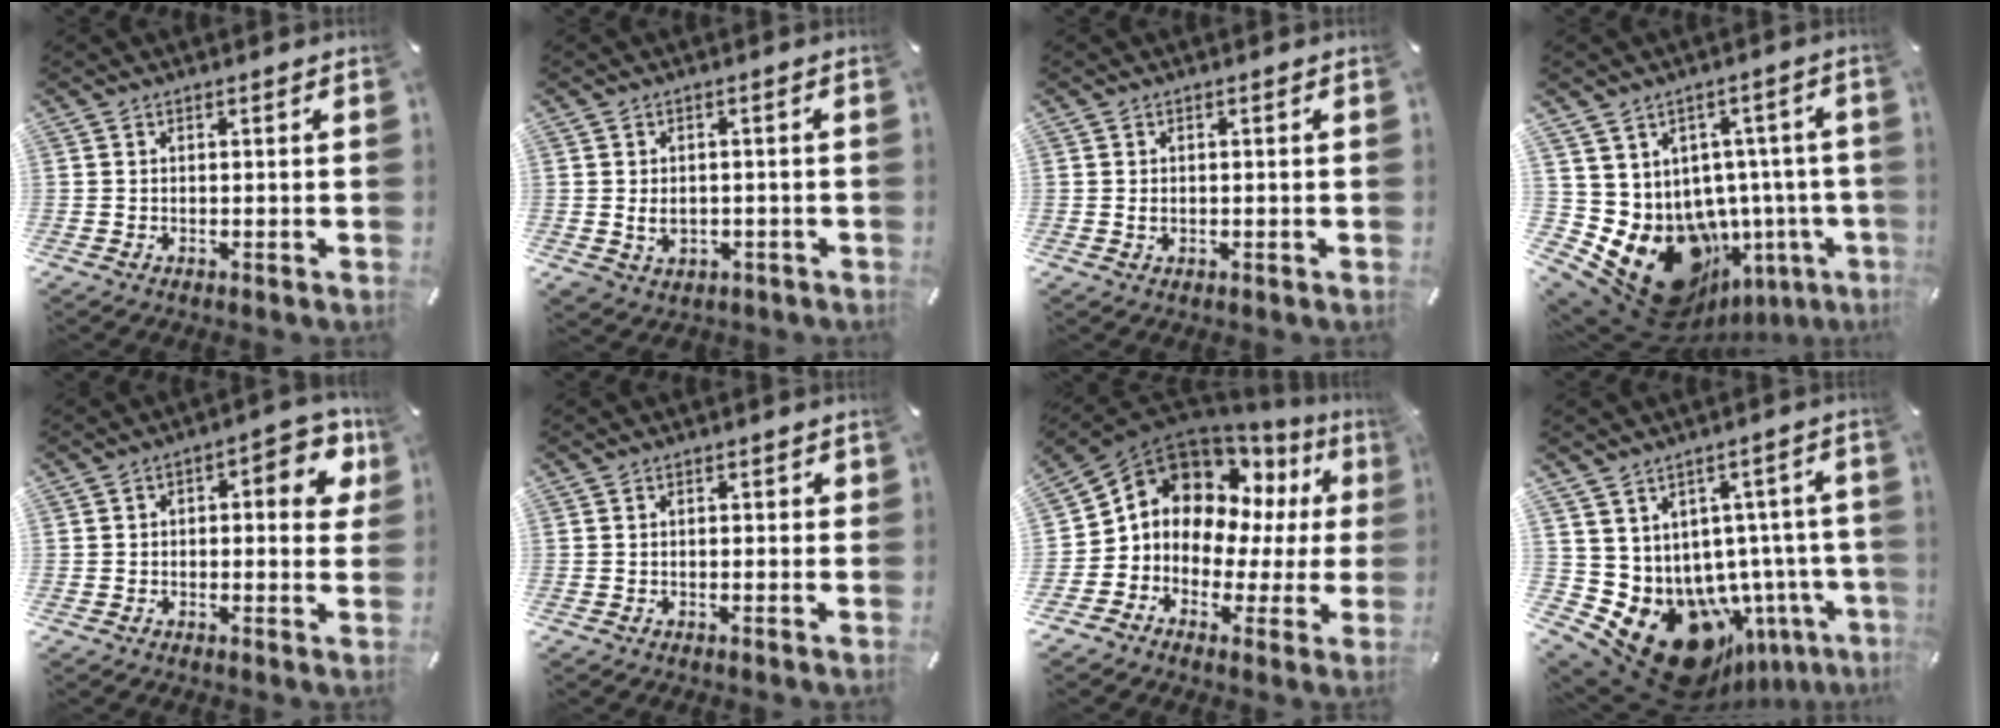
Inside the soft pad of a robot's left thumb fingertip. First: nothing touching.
{"total": 3.7, "force": [-0.5, 3.2, 1.8], "torque": [-0.033, -0.001, -0.012]}
{"total": 1.0, "force": [0.0, 0.8, 0.7], "torque": [-0.015, 0.003, -0.002]}
{"total": 18.5, "force": [-8.2, 11.5, 12.0], "torque": [-0.202, 0.008, -0.110]}
{"total": 7.6, "force": [1.6, 4.6, 5.9], "torque": [-0.066, -0.006, 0.018]}
{"total": 1.0, "force": [-0.1, 0.6, 0.7], "torque": [-0.013, 0.005, -0.005]}
{"total": 12.2, "force": [4.8, 9.9, 5.1], "torque": [-0.101, -0.046, 0.087]}
{"total": 20.8, "force": [-10.8, 12.2, 12.9], "torque": [-0.184, 0.032, -0.141]}